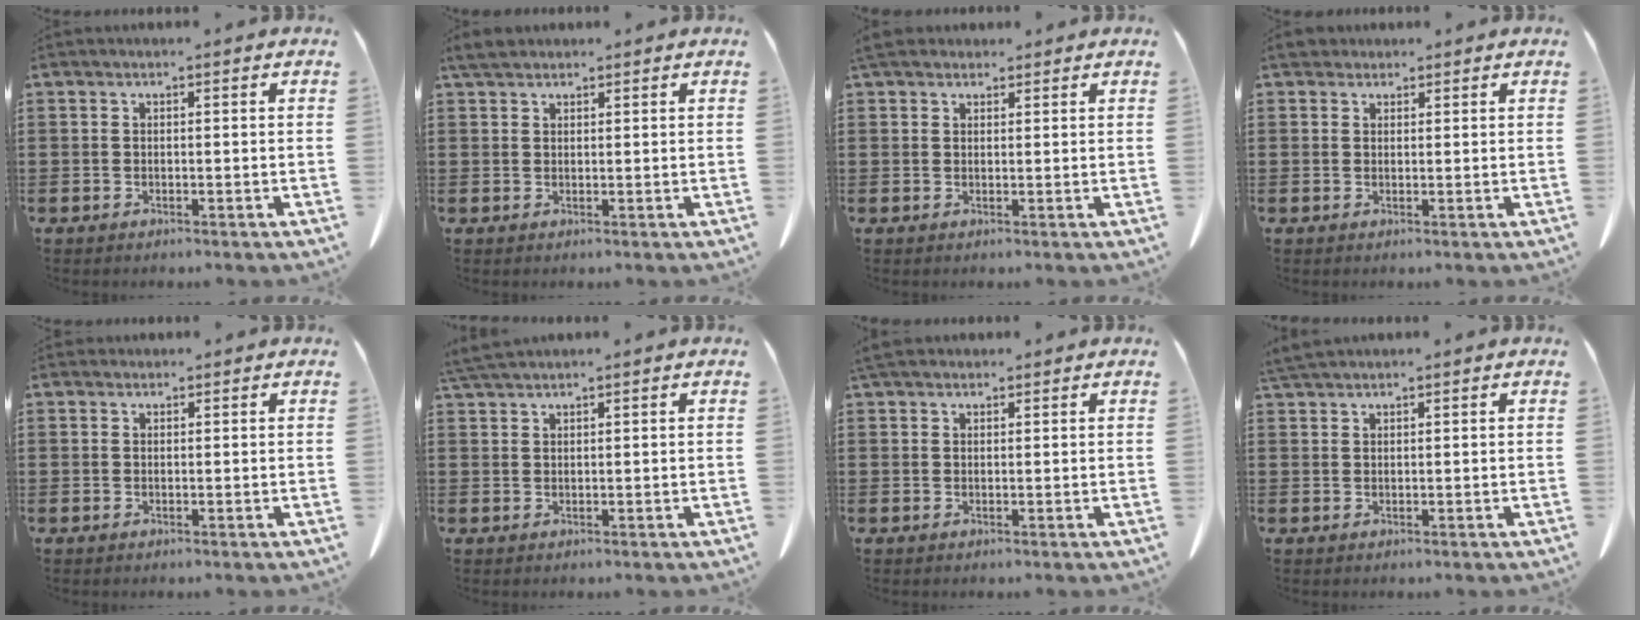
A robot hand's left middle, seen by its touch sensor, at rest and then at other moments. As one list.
[{"total": 2.5, "force": [2.0, 1.0, 1.2], "torque": [-0.030, 0.006, 0.039]}, {"total": 3.2, "force": [2.5, 1.4, 1.3], "torque": [-0.033, 0.007, 0.048]}, {"total": 2.5, "force": [1.9, 1.3, 0.8], "torque": [-0.023, 0.010, 0.038]}, {"total": 0.7, "force": [0.6, 0.4, 0.0], "torque": [-0.003, 0.003, 0.012]}, {"total": 2.6, "force": [2.3, 0.1, 1.2], "torque": [-0.029, 0.002, 0.045]}, {"total": 2.4, "force": [1.9, 1.0, 1.1], "torque": [-0.027, 0.007, 0.037]}, {"total": 2.2, "force": [2.0, 0.3, 0.9], "torque": [-0.023, 0.004, 0.038]}]